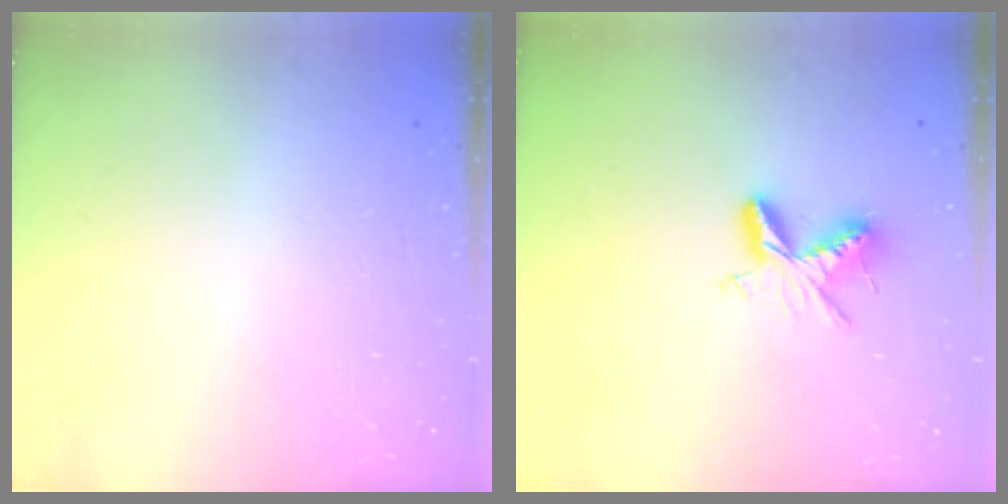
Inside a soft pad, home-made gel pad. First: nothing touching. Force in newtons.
{"total": 6.2, "press": 6.2, "slide": 0.7}